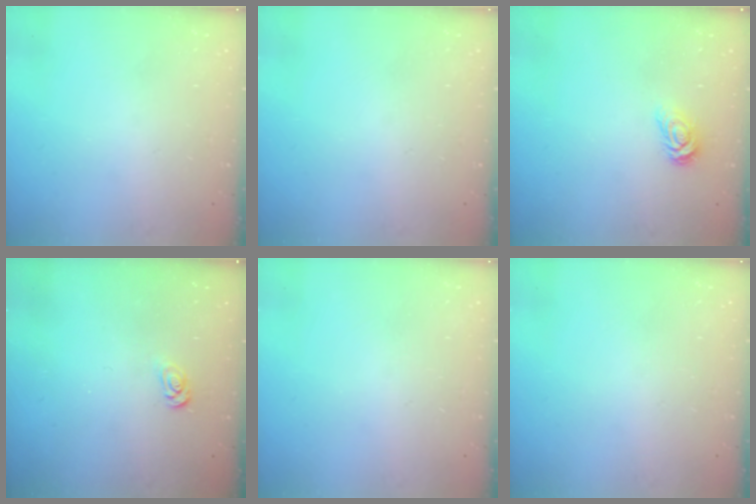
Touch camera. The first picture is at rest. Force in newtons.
{"total": 0.0}
{"total": 3.4, "press": 3.4, "slide": 0.4}
{"total": 2.6, "press": 2.6, "slide": 0.3}
{"total": 0.0}
{"total": 0.0}